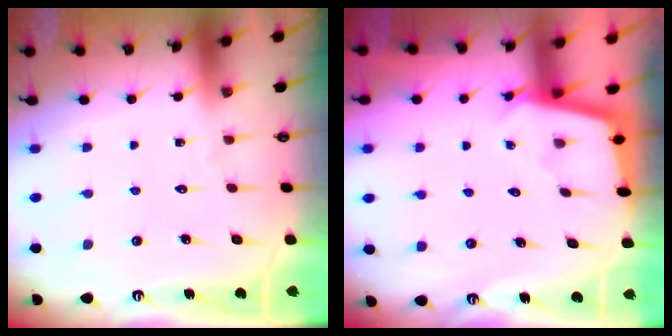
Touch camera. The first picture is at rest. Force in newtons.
{"total": 2.5, "press": 2.5, "slide": 0.2}